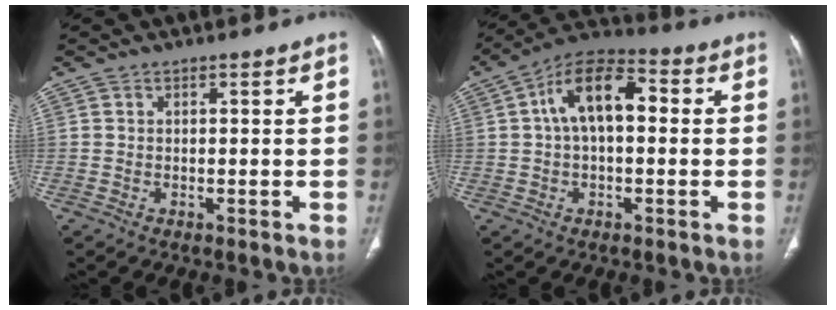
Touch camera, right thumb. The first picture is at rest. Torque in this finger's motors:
{"motor_torque": [1.58, 3.43, 1.14, -0.44, 0.14]}